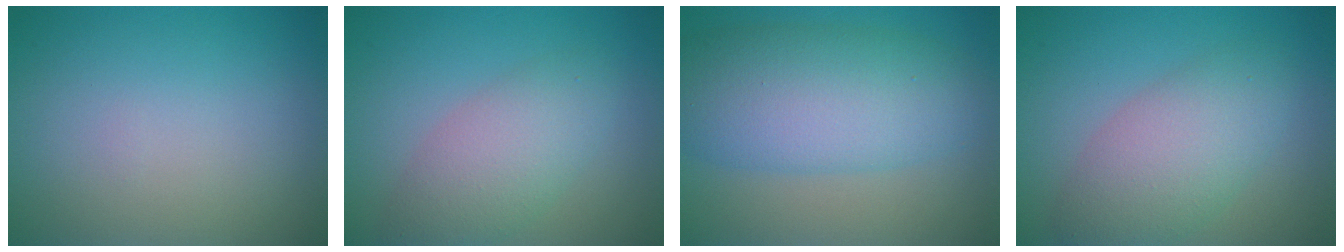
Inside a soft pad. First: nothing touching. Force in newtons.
{"total": 4.4, "press": 4.4, "slide": 0.1}
{"total": 8.6, "press": 8.6, "slide": 0.3}
{"total": 5.5, "press": 5.5, "slide": 0.3}